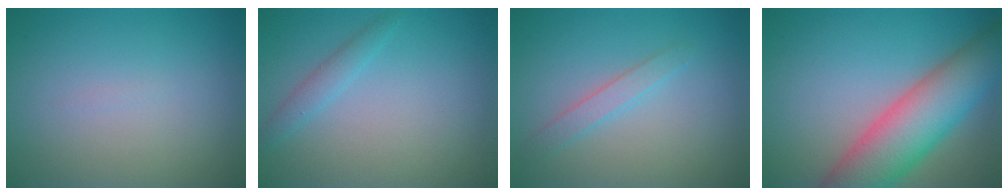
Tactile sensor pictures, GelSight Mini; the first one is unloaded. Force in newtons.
{"total": 1.5, "press": 1.5, "slide": 0.1}
{"total": 1.6, "press": 1.6, "slide": 0.0}
{"total": 9.5, "press": 9.5, "slide": 0.7}